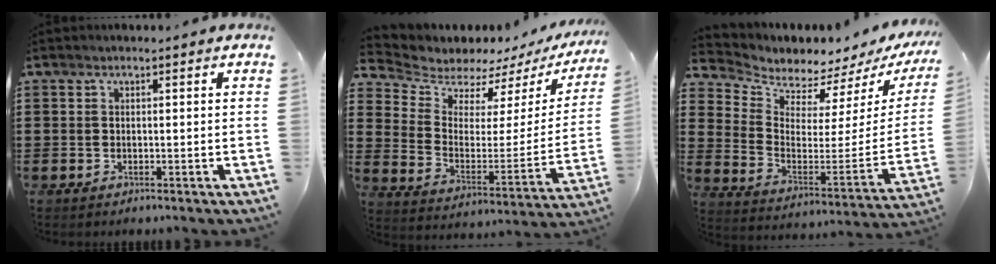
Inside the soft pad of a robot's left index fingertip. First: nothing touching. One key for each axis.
{"total": 5.3, "fx": 5.0, "fy": 1.7, "fz": 0.0, "tx": -0.041, "ty": -0.045, "tz": 0.083}
{"total": 3.8, "fx": 3.8, "fy": 0.5, "fz": -0.4, "tx": -0.026, "ty": -0.054, "tz": 0.059}